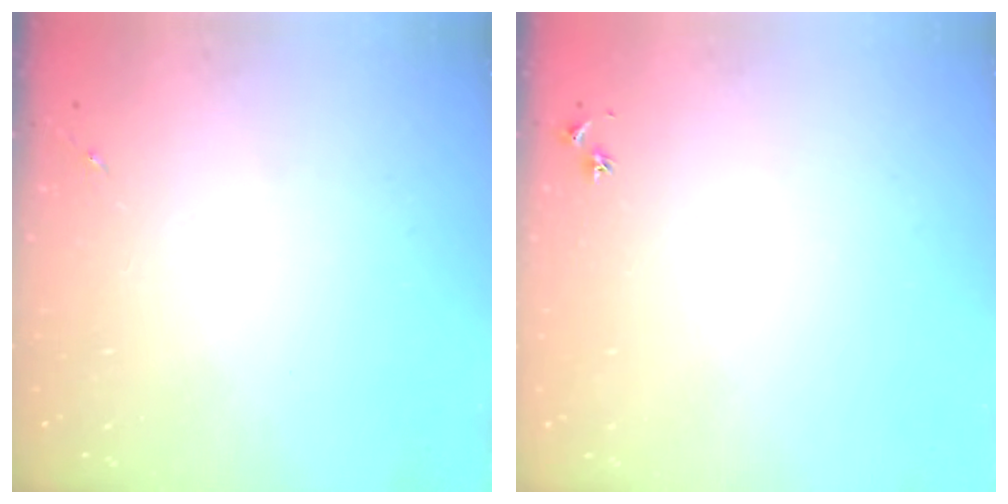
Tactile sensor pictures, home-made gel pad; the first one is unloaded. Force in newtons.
{"total": 2.9, "press": 2.8, "slide": 0.3}